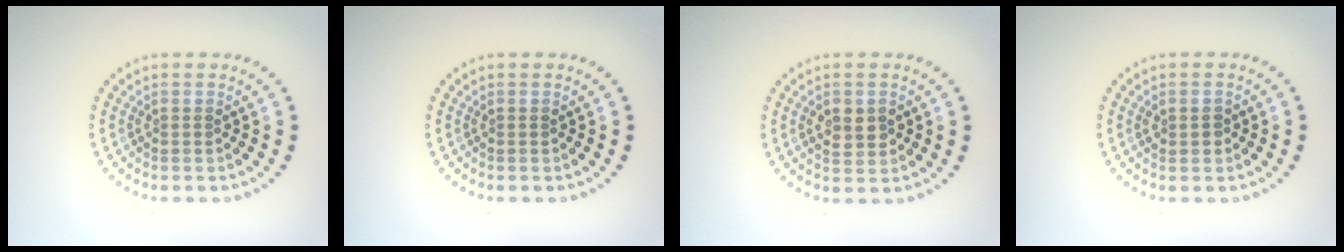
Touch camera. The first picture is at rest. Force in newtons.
{"total": 0.0}
{"total": 2.2, "press": 2.2, "slide": 0.0}
{"total": 1.2, "press": 1.2, "slide": 0.2}